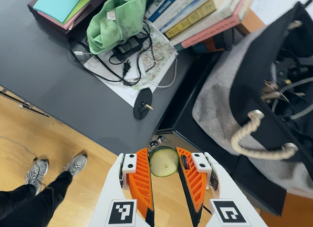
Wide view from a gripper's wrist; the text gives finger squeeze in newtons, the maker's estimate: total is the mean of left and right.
{"total": 8.4, "left": 8.5, "right": 8.2}